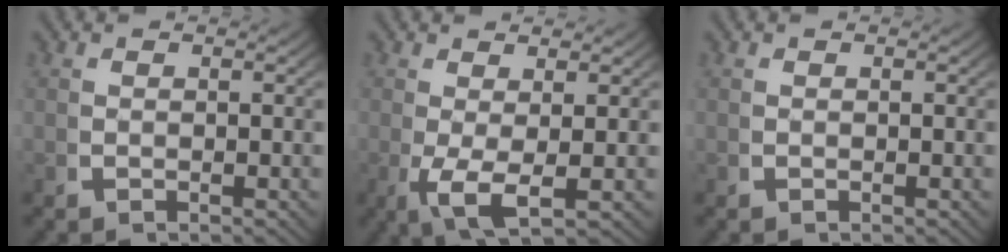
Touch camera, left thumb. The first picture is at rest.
{"total": 4.2, "force": [-0.8, 1.5, 3.9], "torque": [-0.087, -0.018, 0.001]}
{"total": 0.0}